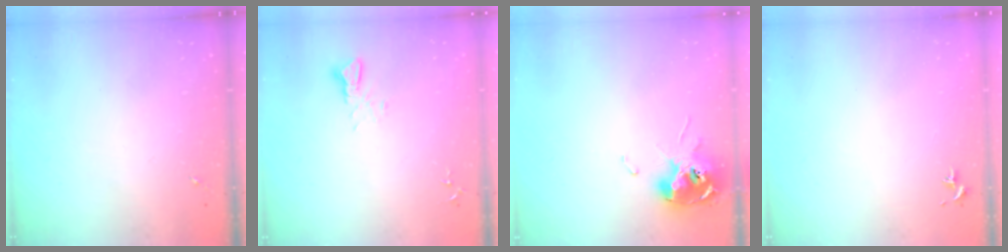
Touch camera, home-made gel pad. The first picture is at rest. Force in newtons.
{"total": 2.7, "press": 2.7, "slide": 0.1}
{"total": 11.4, "press": 11.3, "slide": 1.0}
{"total": 0.0}